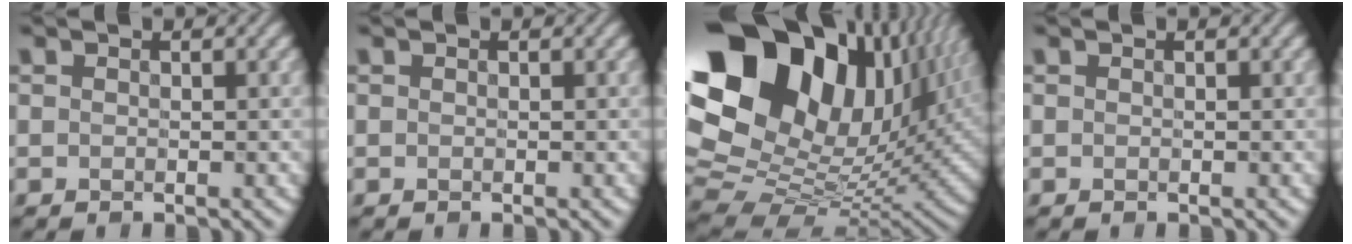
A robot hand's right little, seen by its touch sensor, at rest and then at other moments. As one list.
[{"total": 0.0}, {"total": 20.1, "force": [8.0, 13.0, 13.1], "torque": [-0.255, 0.042, 0.142]}, {"total": 0.0}]